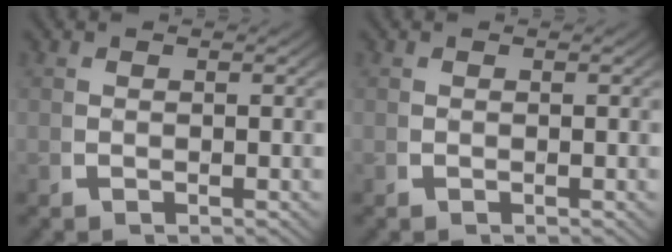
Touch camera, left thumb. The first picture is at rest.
{"total": 0.0}